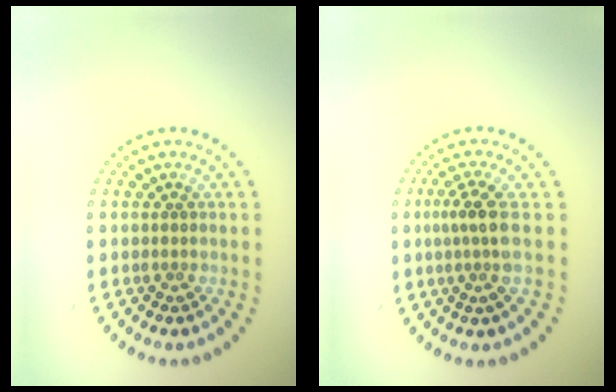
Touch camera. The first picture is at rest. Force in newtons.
{"total": 2.7, "press": 2.0, "slide": 1.8}